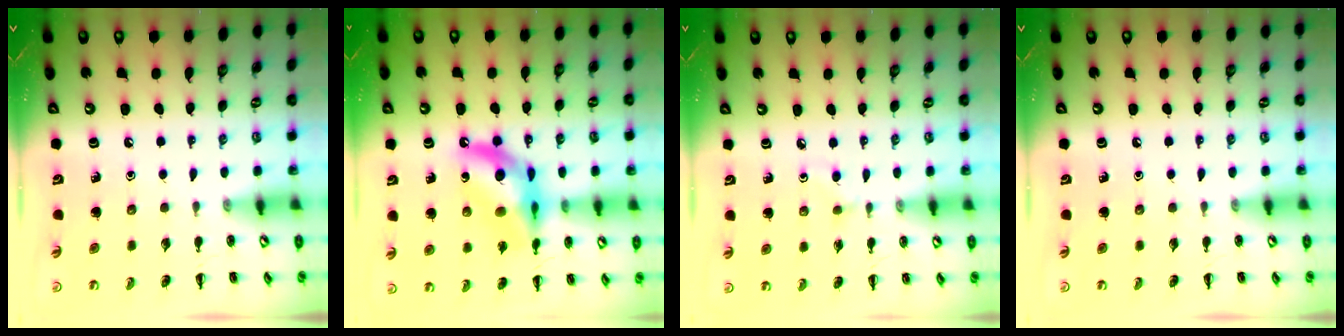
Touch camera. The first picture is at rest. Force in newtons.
{"total": 14.8, "press": 14.3, "slide": 3.8}
{"total": 2.7, "press": 2.5, "slide": 1.0}
{"total": 0.0}